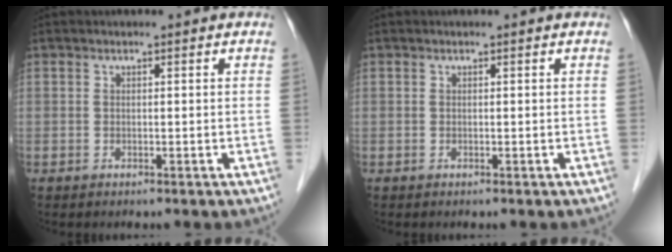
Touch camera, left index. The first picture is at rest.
{"total": 0.0}